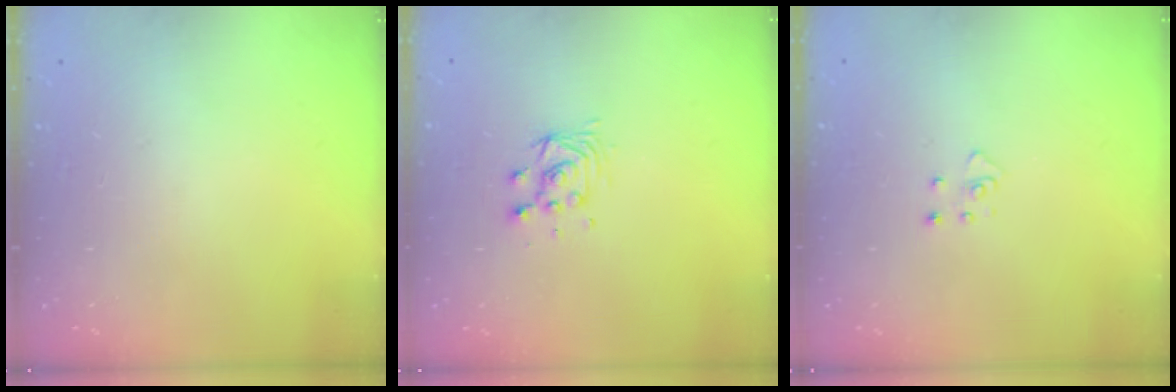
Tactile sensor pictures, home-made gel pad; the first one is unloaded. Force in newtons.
{"total": 4.2, "press": 4.2, "slide": 0.3}
{"total": 3.2, "press": 3.2, "slide": 0.2}